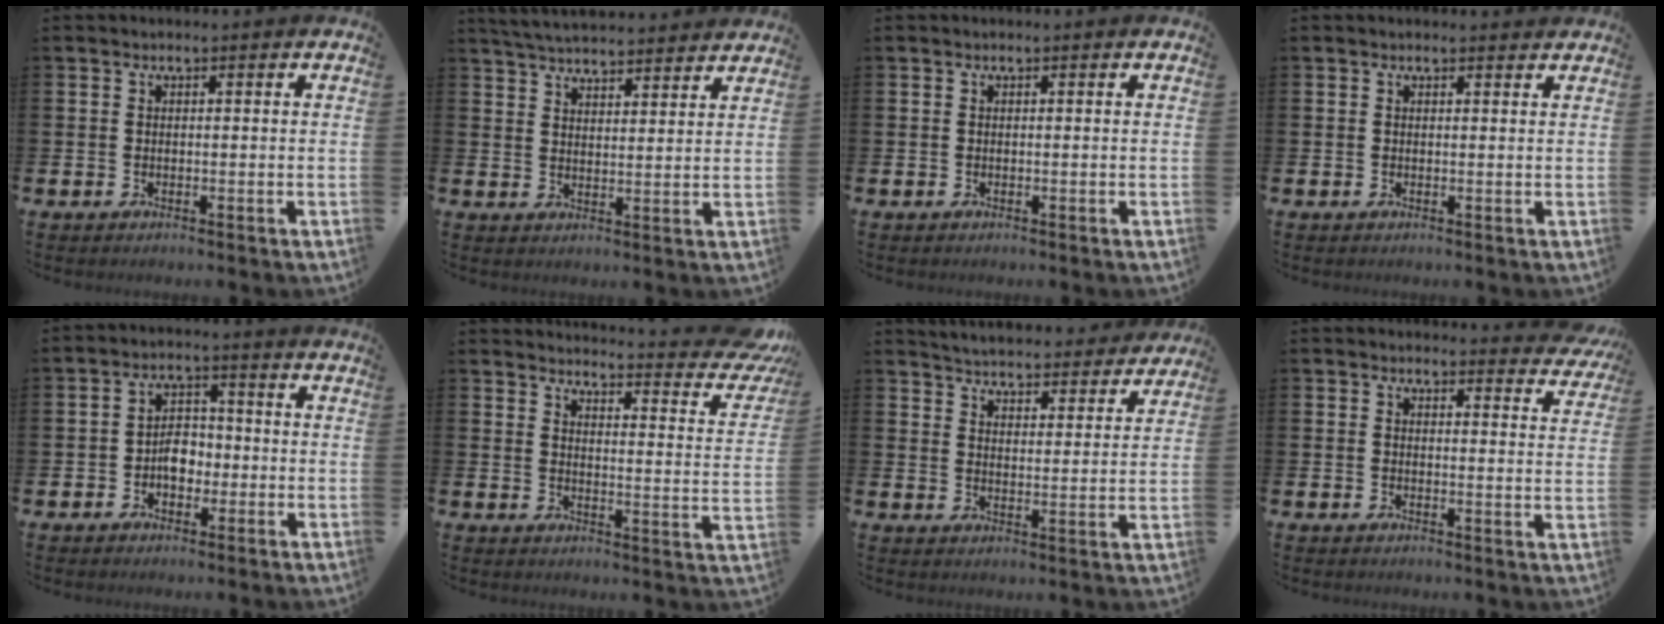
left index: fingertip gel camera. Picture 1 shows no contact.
{"total": 5.0, "force": [5.0, 0.3, 0.4], "torque": [-0.019, -0.032, 0.089]}
{"total": 0.0}
{"total": 0.6, "force": [0.6, 0.1, 0.1], "torque": [0.011, -0.004, 0.008]}
{"total": 3.9, "force": [-1.1, 2.7, 2.5], "torque": [-0.039, 0.006, -0.026]}
{"total": 4.3, "force": [4.0, 0.6, 1.5], "torque": [-0.015, -0.052, 0.055]}
{"total": 4.9, "force": [4.9, 0.6, 0.0], "torque": [-0.017, -0.042, 0.084]}
{"total": 3.0, "force": [2.9, 0.3, 0.1], "torque": [0.014, -0.027, 0.047]}